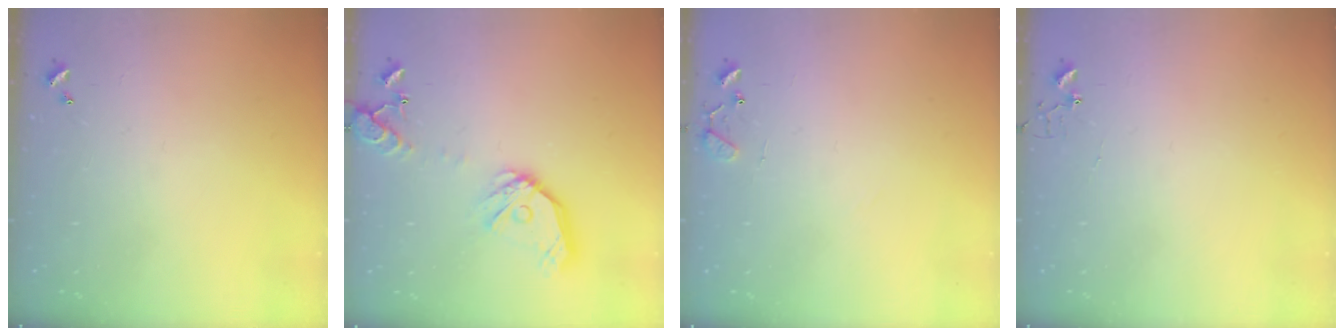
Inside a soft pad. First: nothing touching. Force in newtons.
{"total": 16.8, "press": 16.6, "slide": 2.9}
{"total": 8.4, "press": 8.4, "slide": 0.7}
{"total": 3.9, "press": 3.9, "slide": 0.3}